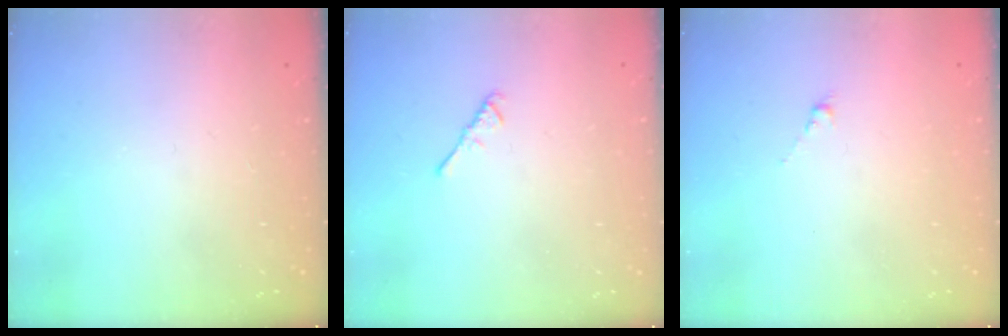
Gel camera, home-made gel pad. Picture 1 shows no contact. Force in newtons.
{"total": 2.6, "press": 2.6, "slide": 0.6}
{"total": 0.0}